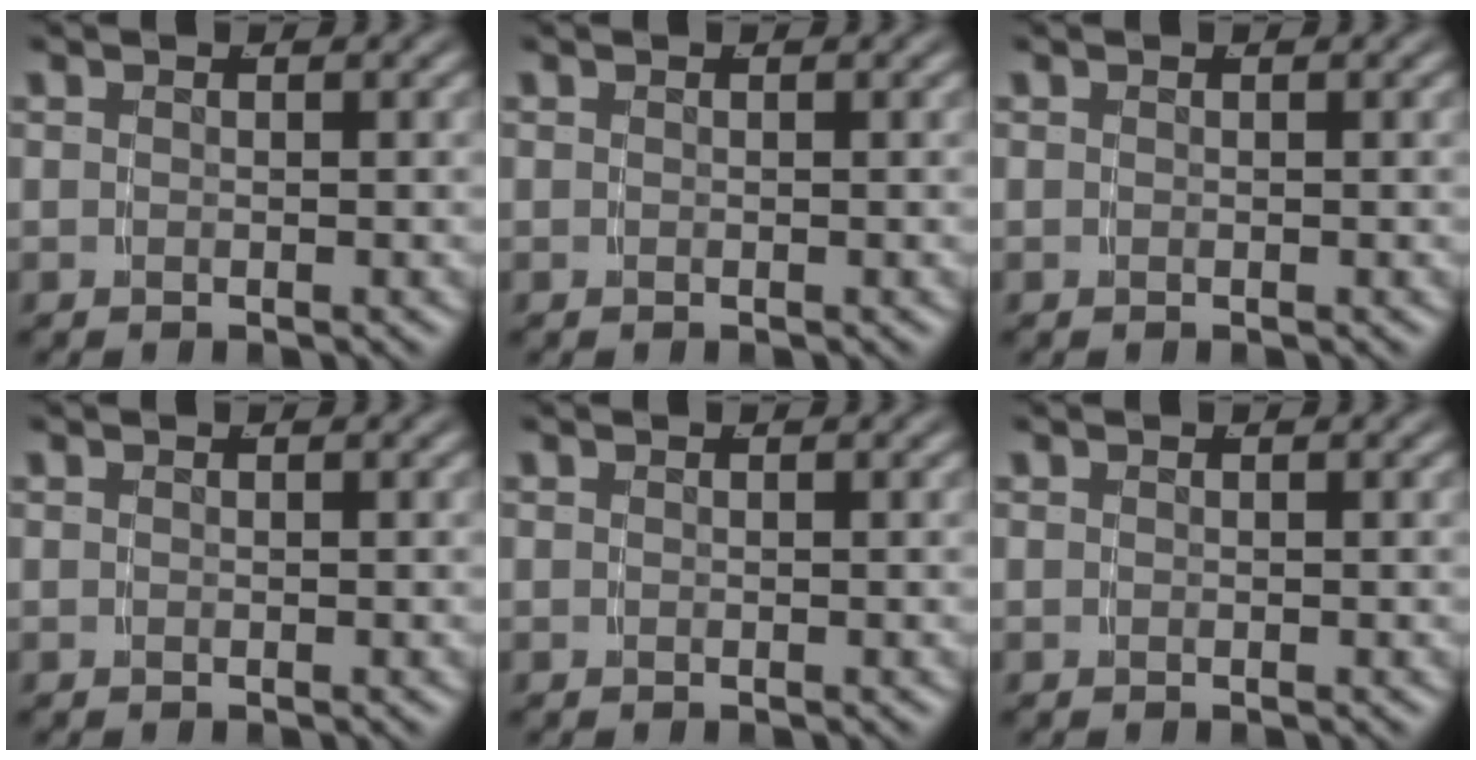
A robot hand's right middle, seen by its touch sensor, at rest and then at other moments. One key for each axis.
{"total": 0.0}
{"total": 0.0}
{"total": 0.0}
{"total": 0.0}
{"total": 0.0}